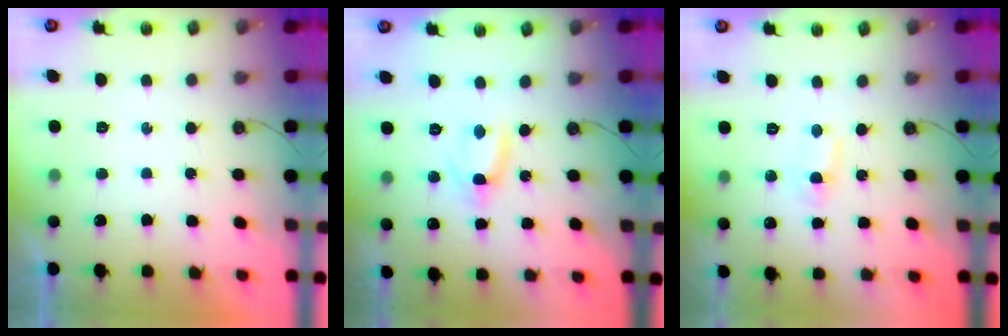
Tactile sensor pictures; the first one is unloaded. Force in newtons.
{"total": 2.8, "press": 2.8, "slide": 0.2}
{"total": 2.9, "press": 2.9, "slide": 0.4}